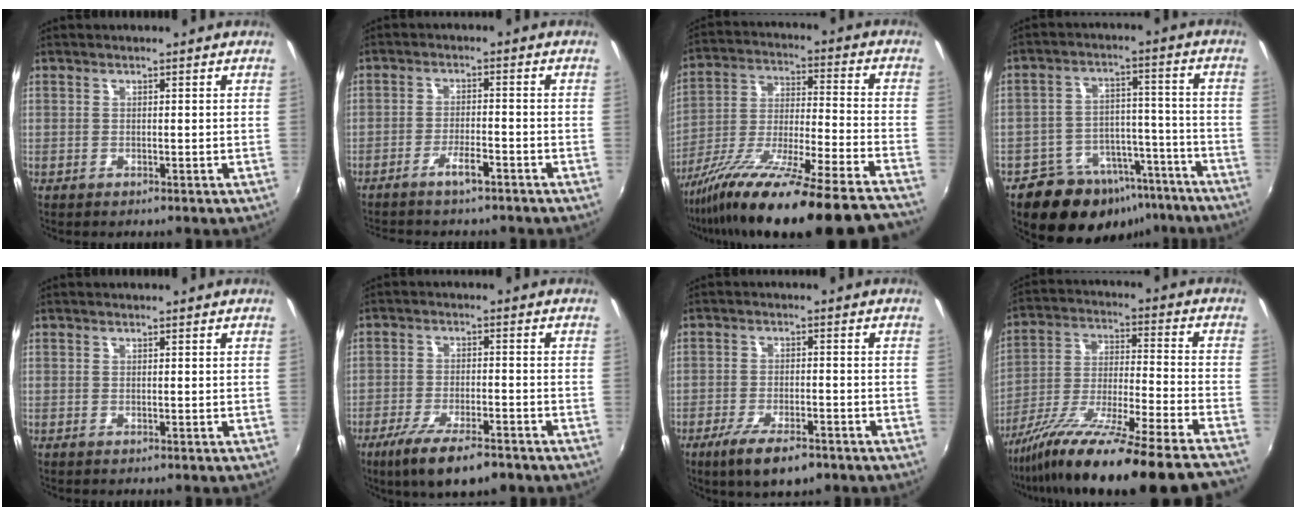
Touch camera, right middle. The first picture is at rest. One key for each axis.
{"total": 4.0, "fx": -3.3, "fy": 0.7, "fz": 2.2, "tx": -0.058, "ty": 0.005, "tz": -0.058}
{"total": 28.4, "fx": -24.0, "fy": 0.2, "fz": 15.3, "tx": -0.252, "ty": -0.080, "tz": -0.375}
{"total": 16.5, "fx": -11.7, "fy": 9.9, "fz": 6.2, "tx": -0.123, "ty": 0.035, "tz": -0.145}
{"total": 0.0}
{"total": 10.8, "fx": -7.5, "fy": 2.8, "fz": 7.2, "tx": -0.158, "ty": -0.031, "tz": -0.127}
{"total": 8.7, "fx": -5.9, "fy": 2.7, "fz": 5.8, "tx": -0.133, "ty": -0.025, "tz": -0.100}
{"total": 25.8, "fx": -21.8, "fy": -1.1, "fz": 13.9, "tx": -0.234, "ty": -0.077, "tz": -0.346}